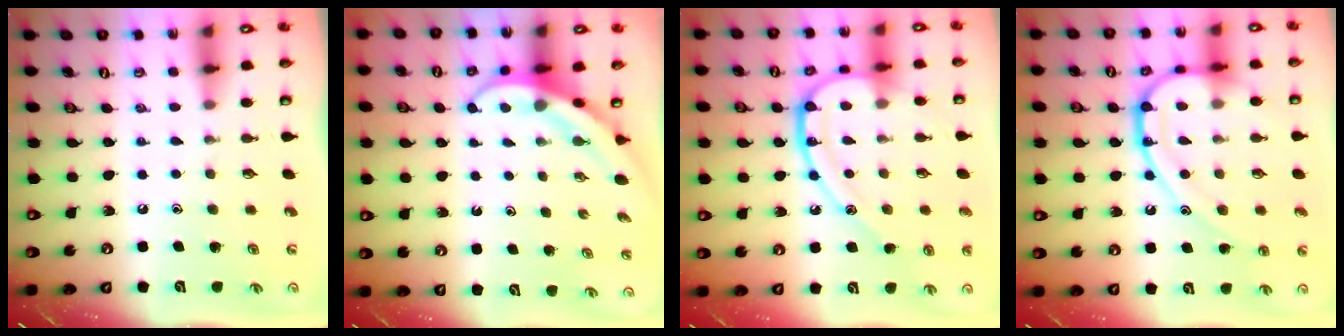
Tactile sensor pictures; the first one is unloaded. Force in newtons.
{"total": 4.0, "press": 4.0, "slide": 0.4}
{"total": 16.9, "press": 16.8, "slide": 1.3}
{"total": 16.6, "press": 16.5, "slide": 1.4}